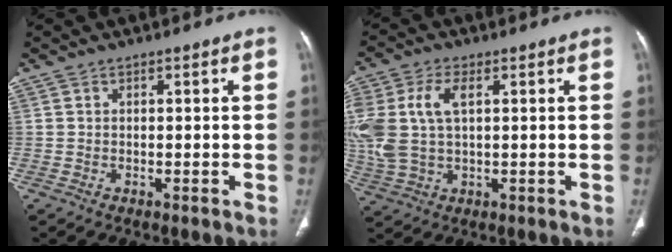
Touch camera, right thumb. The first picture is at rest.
{"total": 11.8, "force": [2.5, 6.6, 9.5], "torque": [-0.234, 0.015, 0.056]}